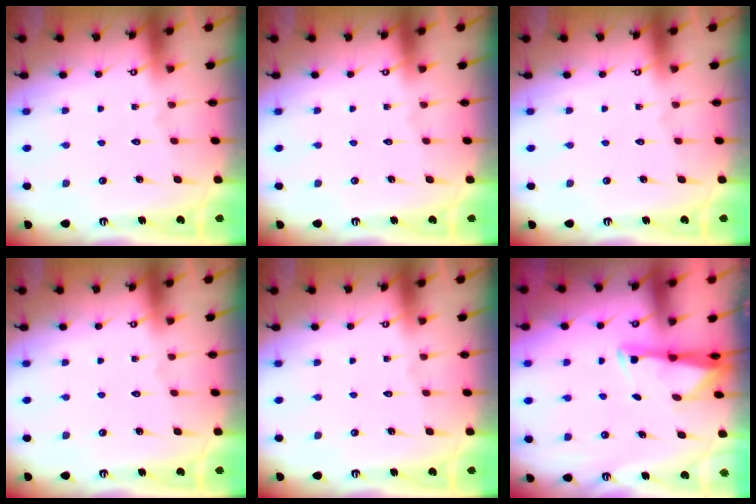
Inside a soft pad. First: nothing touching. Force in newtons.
{"total": 0.0}
{"total": 0.0}
{"total": 0.0}
{"total": 0.0}
{"total": 2.9, "press": 2.9, "slide": 0.5}